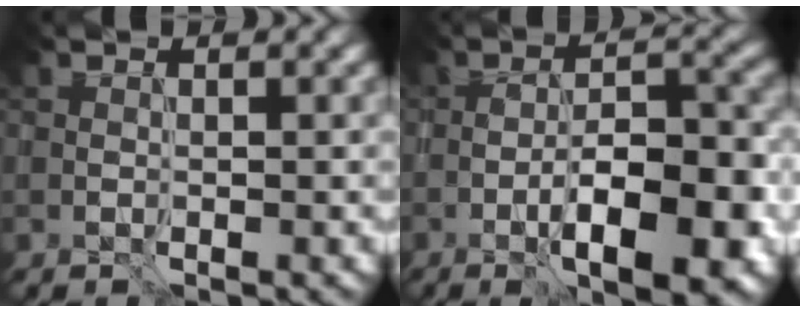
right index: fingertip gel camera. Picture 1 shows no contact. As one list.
[{"total": 7.9, "force": [-3.0, 2.6, 6.9], "torque": [-0.103, 0.004, -0.045]}]